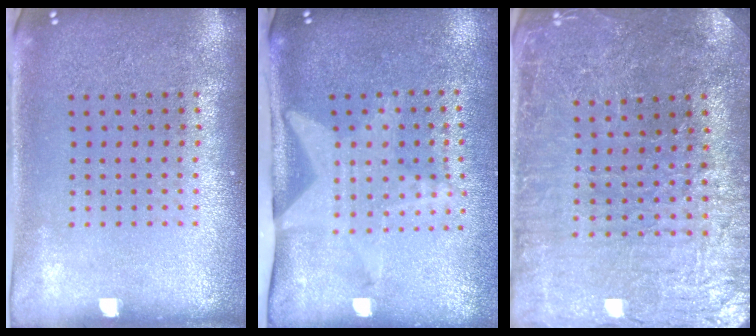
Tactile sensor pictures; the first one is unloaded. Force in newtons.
{"total": 2.0, "press": 1.5, "slide": 1.3}
{"total": 3.4, "press": 3.4, "slide": 0.3}